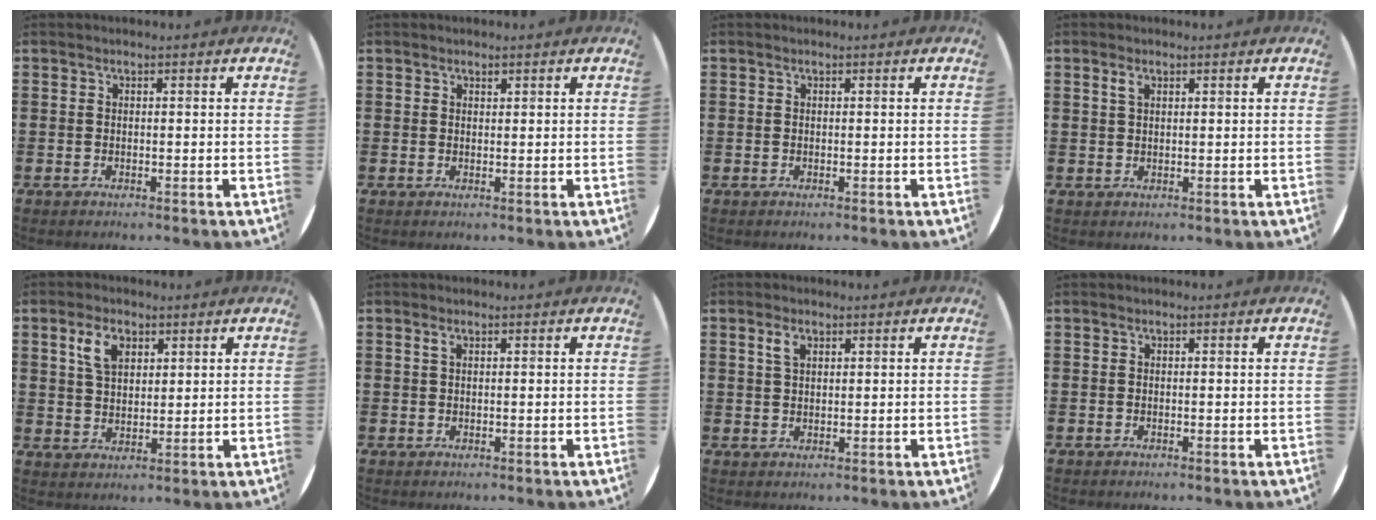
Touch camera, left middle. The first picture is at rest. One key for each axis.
{"total": 0.6, "fx": 0.5, "fy": 0.2, "fz": 0.1, "tx": 0.005, "ty": 0.000, "tz": 0.007}
{"total": 0.0}
{"total": 1.5, "fx": 0.9, "fy": 0.7, "fz": 0.9, "tx": -0.012, "ty": 0.002, "tz": 0.014}
{"total": 4.6, "fx": 2.5, "fy": 2.7, "fz": 2.8, "tx": -0.048, "ty": 0.002, "tz": 0.042}
{"total": 0.8, "fx": 0.5, "fy": 0.3, "fz": 0.5, "tx": -0.003, "ty": 0.000, "tz": 0.007}
{"total": 2.2, "fx": 1.3, "fy": 1.1, "fz": 1.3, "tx": -0.022, "ty": 0.002, "tz": 0.022}
{"total": 0.0}